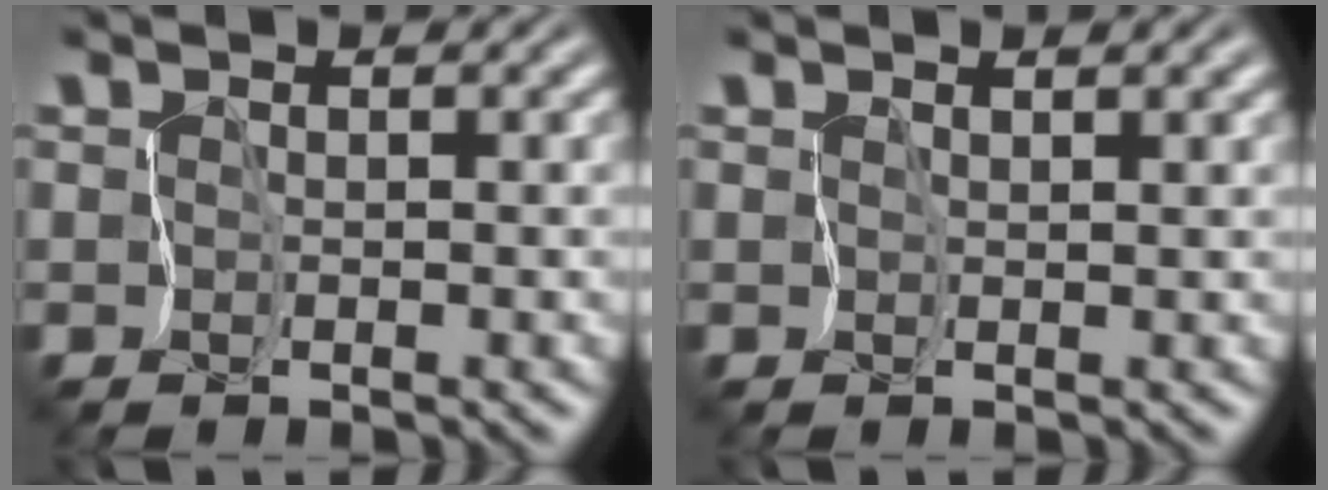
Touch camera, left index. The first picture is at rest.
{"total": 1.6, "force": [1.1, 0.3, 1.1], "torque": [-0.011, 0.001, 0.022]}